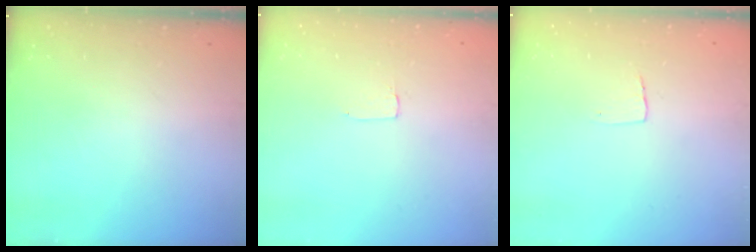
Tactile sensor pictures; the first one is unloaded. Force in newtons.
{"total": 1.7, "press": 1.7, "slide": 0.1}
{"total": 4.3, "press": 4.3, "slide": 0.3}